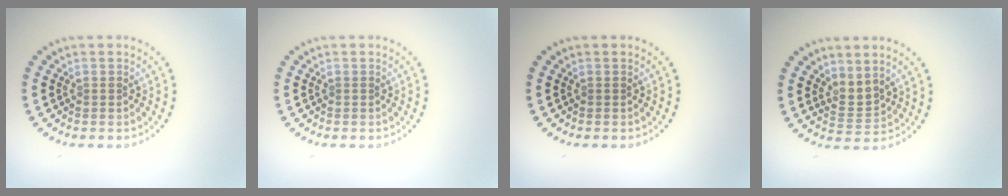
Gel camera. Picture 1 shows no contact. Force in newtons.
{"total": 0.0}
{"total": 0.0}
{"total": 1.8, "press": 1.3, "slide": 1.3}